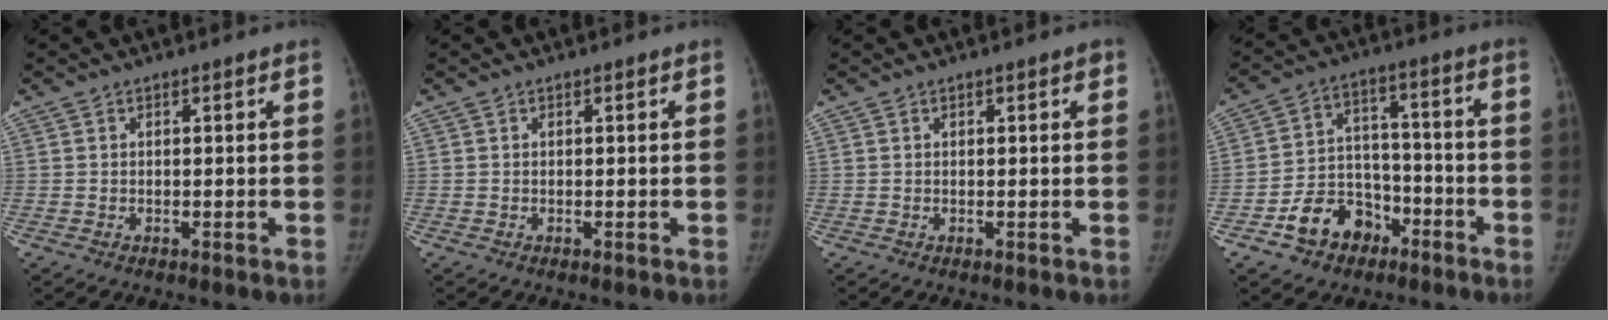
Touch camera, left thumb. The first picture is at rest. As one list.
[{"total": 0.0}, {"total": 0.6, "force": [0.3, 0.2, 0.5], "torque": [-0.003, 0.004, 0.002]}, {"total": 11.4, "force": [-6.3, 8.3, 4.6], "torque": [-0.040, 0.062, -0.102]}]